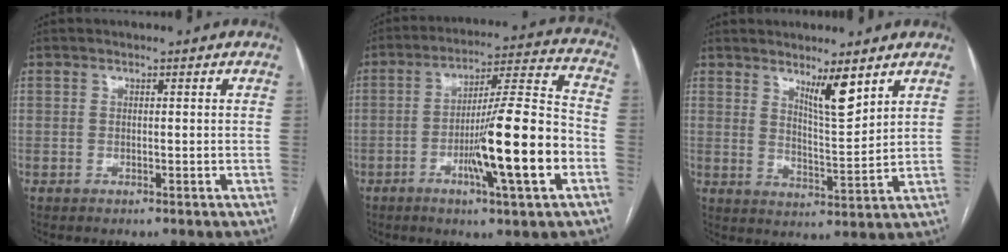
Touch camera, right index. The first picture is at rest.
{"total": 16.0, "force": [-4.9, 0.4, 15.2], "torque": [-0.244, -0.001, -0.078]}
{"total": 6.2, "force": [4.2, 0.6, 4.5], "torque": [-0.078, -0.016, 0.074]}